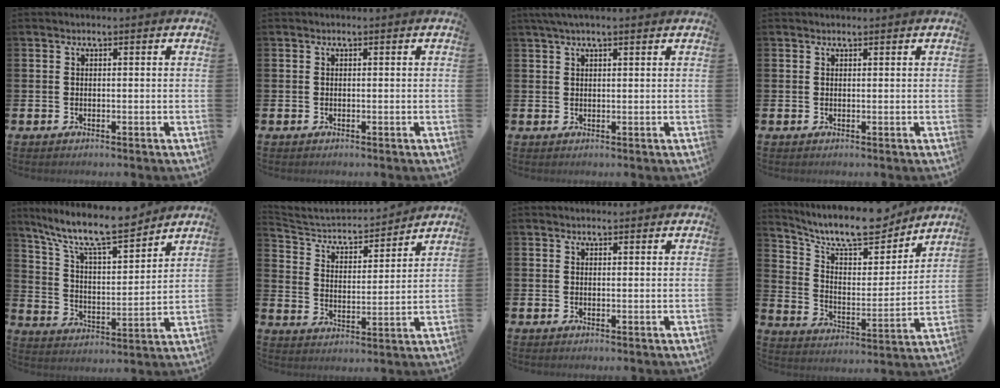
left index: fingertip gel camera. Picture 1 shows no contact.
{"total": 0.0}
{"total": 2.5, "force": [1.8, 0.5, 1.6], "torque": [-0.034, 0.006, 0.033]}
{"total": 0.0}
{"total": 11.0, "force": [9.7, 1.9, 4.9], "torque": [-0.122, -0.062, 0.167]}
{"total": 4.6, "force": [4.3, 1.4, 0.9], "torque": [-0.051, -0.039, 0.066]}
{"total": 0.7, "force": [0.7, 0.3, 0.1], "torque": [0.008, 0.000, 0.010]}
{"total": 11.5, "force": [10.2, 2.8, 4.5], "torque": [-0.117, -0.063, 0.179]}